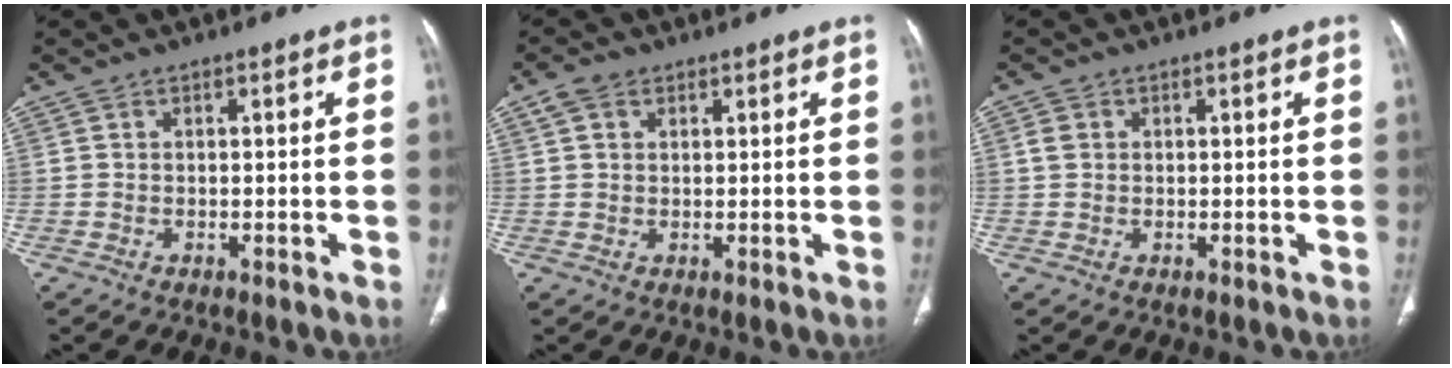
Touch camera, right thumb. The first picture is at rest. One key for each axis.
{"total": 3.3, "fx": 1.7, "fy": 2.2, "fz": 1.7, "tx": -0.029, "ty": 0.005, "tz": 0.037}
{"total": 1.8, "fx": 0.5, "fy": 1.5, "fz": 0.9, "tx": -0.012, "ty": 0.002, "tz": 0.010}